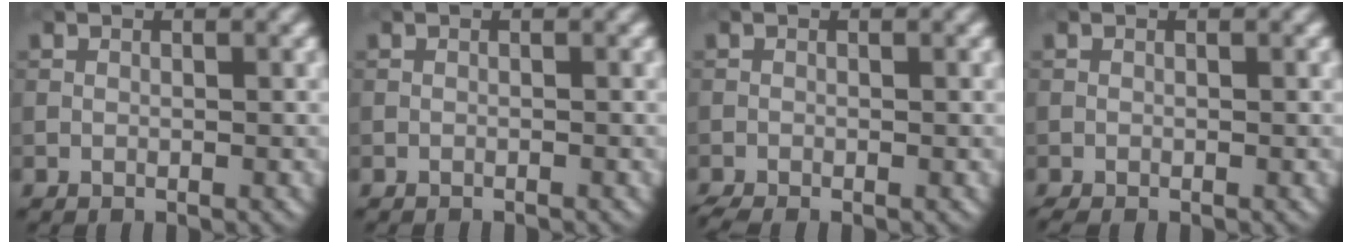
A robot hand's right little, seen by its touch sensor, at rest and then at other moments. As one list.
[{"total": 0.6, "force": [-0.6, -0.2, 0.0], "torque": [-0.001, -0.007, -0.014]}, {"total": 2.5, "force": [-1.8, 0.5, 1.6], "torque": [-0.029, -0.009, -0.039]}, {"total": 1.8, "force": [-1.3, 0.4, 1.1], "torque": [-0.024, -0.007, -0.026]}]